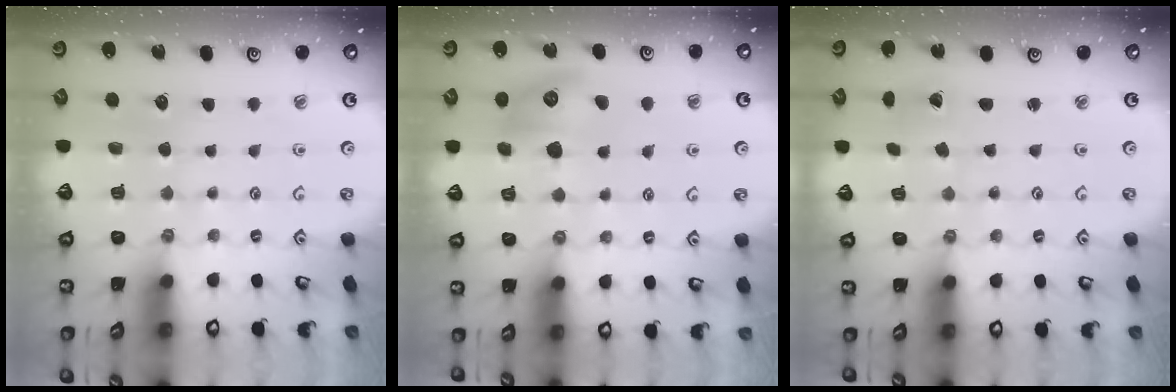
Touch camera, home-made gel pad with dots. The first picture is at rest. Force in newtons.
{"total": 12.2, "press": 12.1, "slide": 0.9}
{"total": 0.7, "press": 0.7, "slide": 0.0}